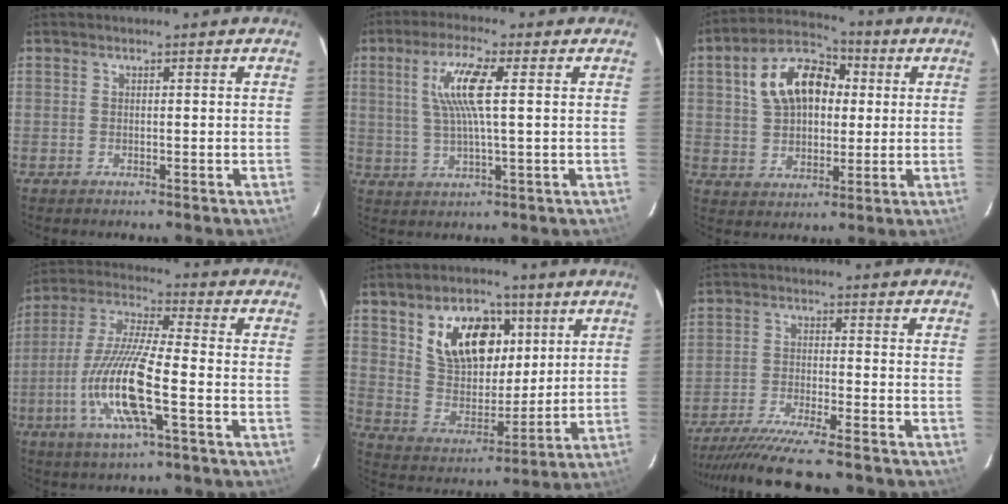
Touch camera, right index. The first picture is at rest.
{"total": 8.7, "force": [2.1, 1.1, 8.4], "torque": [-0.162, 0.006, 0.040]}
{"total": 13.6, "force": [3.3, 9.0, 9.6], "torque": [-0.186, 0.040, 0.054]}
{"total": 15.0, "force": [-4.6, 2.0, 14.1], "torque": [-0.296, -0.010, -0.093]}
{"total": 15.5, "force": [6.4, 9.5, 10.4], "torque": [-0.187, 0.019, 0.127]}
{"total": 14.3, "force": [-12.6, 0.7, 6.7], "torque": [-0.144, -0.028, -0.207]}